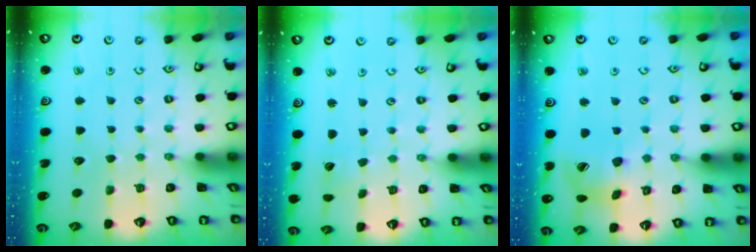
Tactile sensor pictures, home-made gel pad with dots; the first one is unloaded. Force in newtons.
{"total": 1.2, "press": 1.2, "slide": 0.1}
{"total": 13.6, "press": 13.5, "slide": 1.6}